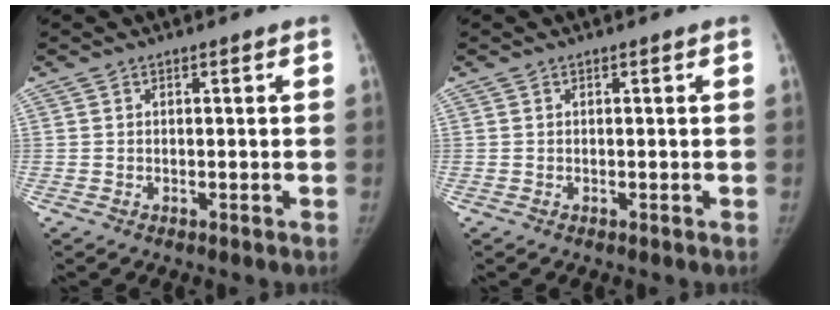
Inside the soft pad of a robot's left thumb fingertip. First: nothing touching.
{"total": 0.0}